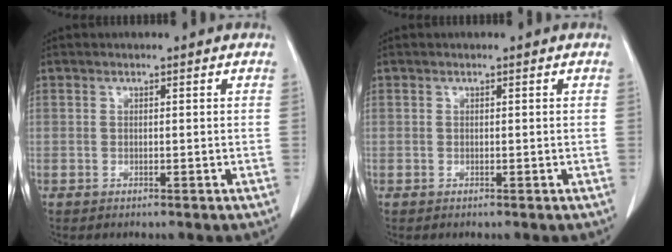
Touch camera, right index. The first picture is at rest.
{"total": 0.0}